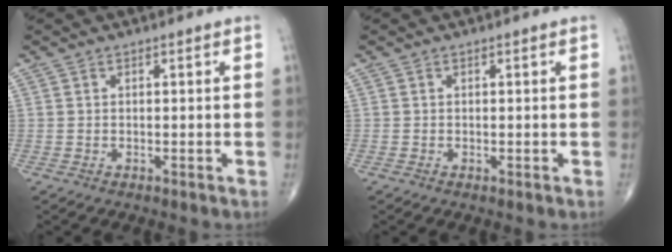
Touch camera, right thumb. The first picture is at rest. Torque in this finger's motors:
{"motor_torque": [-0.04, 1.05, -0.03, 0.08, -0.01]}